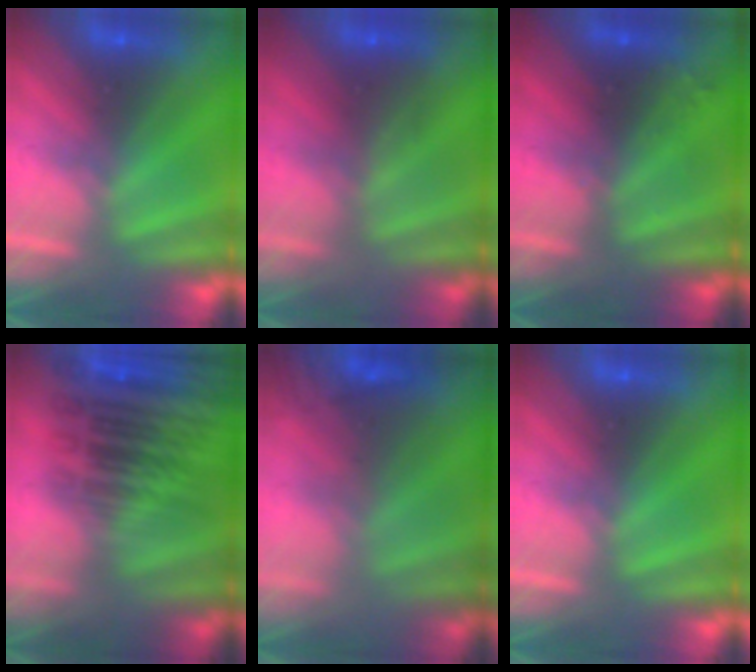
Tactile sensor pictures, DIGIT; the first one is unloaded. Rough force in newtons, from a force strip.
{"total": 2.1}
{"total": 2.7}
{"total": 9.6}
{"total": 3.6}
{"total": 0.0}